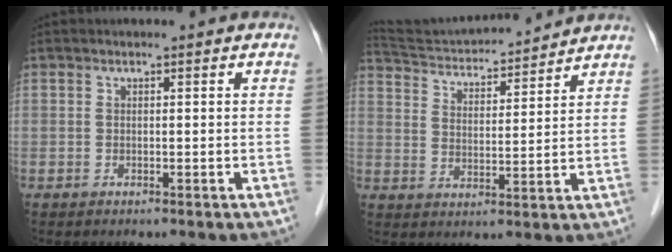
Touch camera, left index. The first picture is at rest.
{"total": 15.3, "force": [14.6, 1.2, 4.4], "torque": [-0.084, 0.017, 0.234]}